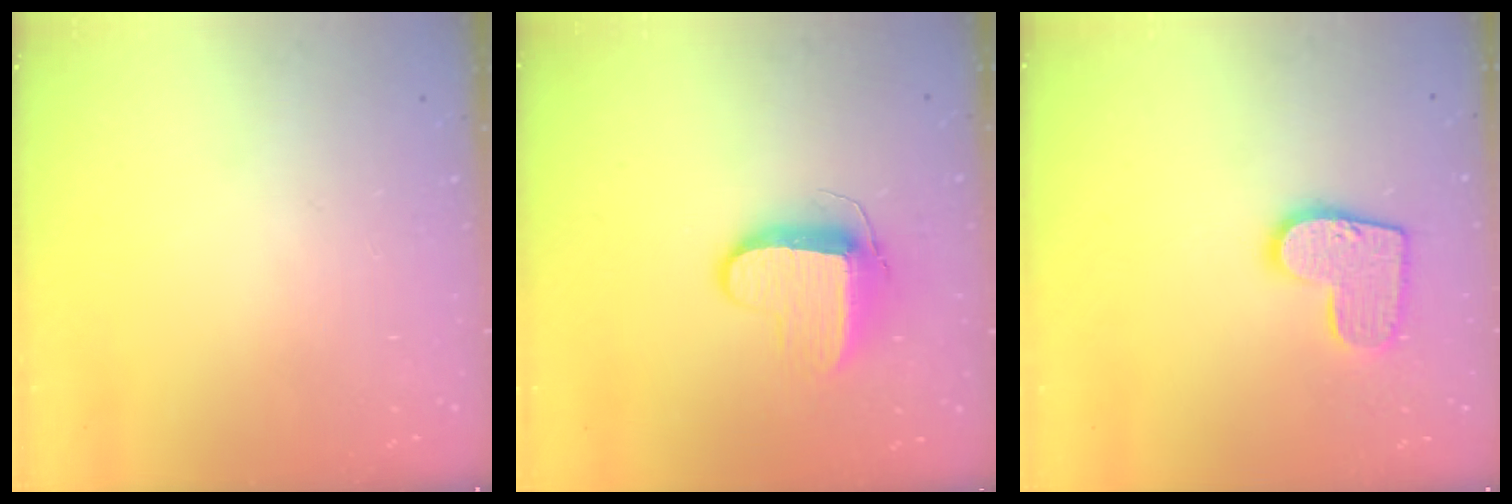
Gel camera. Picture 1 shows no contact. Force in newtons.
{"total": 9.3, "press": 9.3, "slide": 0.5}
{"total": 12.0, "press": 11.9, "slide": 0.7}